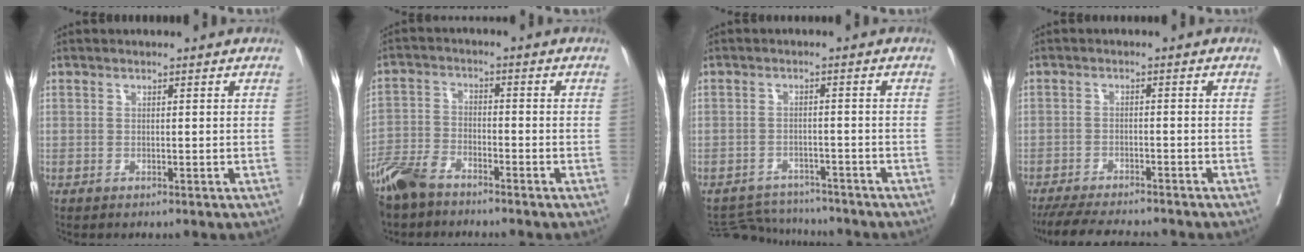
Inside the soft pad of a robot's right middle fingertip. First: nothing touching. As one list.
[{"total": 7.0, "force": [-5.7, 2.3, 3.2], "torque": [-0.074, -0.014, -0.114]}, {"total": 6.8, "force": [-6.7, 1.2, -0.3], "torque": [0.002, 0.005, -0.101]}, {"total": 9.9, "force": [-9.1, 1.3, 3.7], "torque": [-0.058, -0.014, -0.136]}]